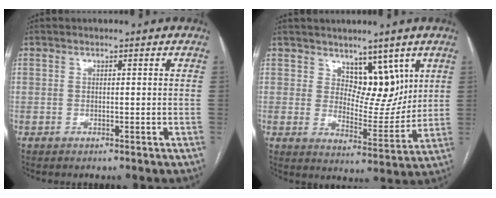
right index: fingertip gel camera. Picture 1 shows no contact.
{"total": 7.9, "force": [4.5, 4.2, 4.9], "torque": [-0.062, -0.006, 0.081]}